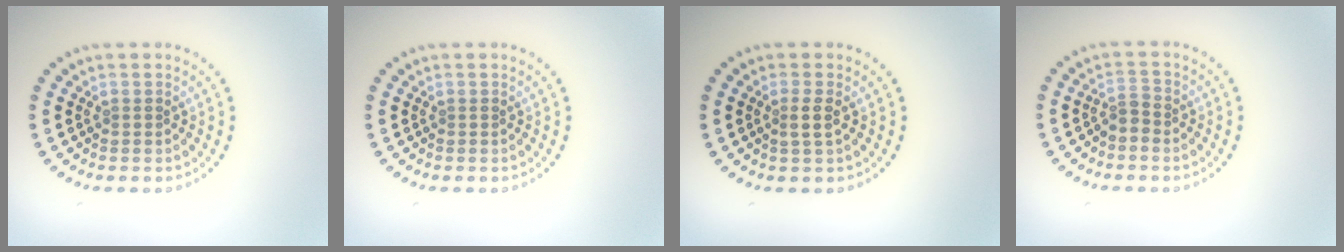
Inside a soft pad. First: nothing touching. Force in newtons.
{"total": 0.0}
{"total": 1.4, "press": 1.1, "slide": 0.8}
{"total": 1.7, "press": 1.3, "slide": 1.2}